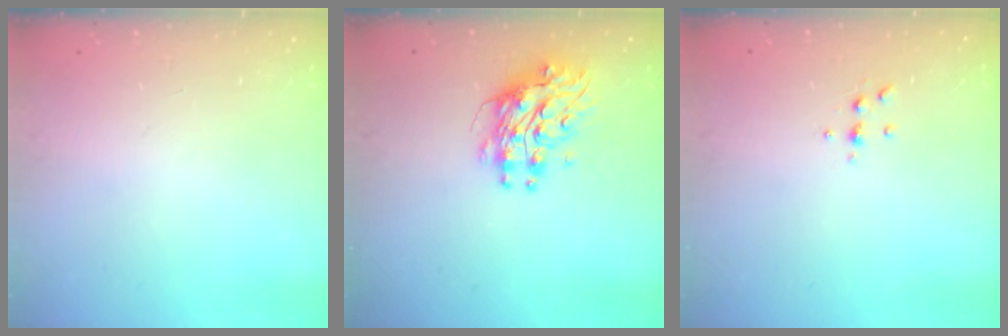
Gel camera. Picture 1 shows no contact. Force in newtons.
{"total": 9.0, "press": 9.0, "slide": 0.9}
{"total": 3.9, "press": 3.9, "slide": 0.6}